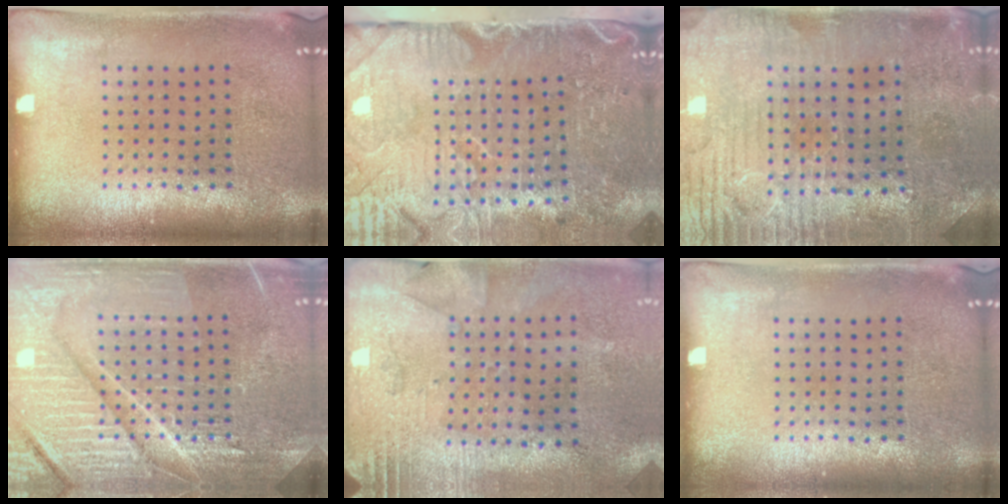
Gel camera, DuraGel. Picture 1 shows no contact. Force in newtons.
{"total": 5.3, "press": 4.4, "slide": 2.9}
{"total": 1.7, "press": 1.7, "slide": 0.5}
{"total": 7.4, "press": 7.4, "slide": 1.0}
{"total": 2.8, "press": 2.2, "slide": 1.7}
{"total": 0.0}